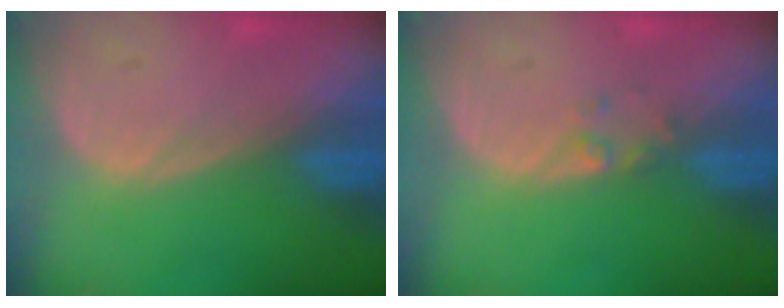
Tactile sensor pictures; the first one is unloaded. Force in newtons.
{"total": 1.4, "press": 1.3, "slide": 0.2}